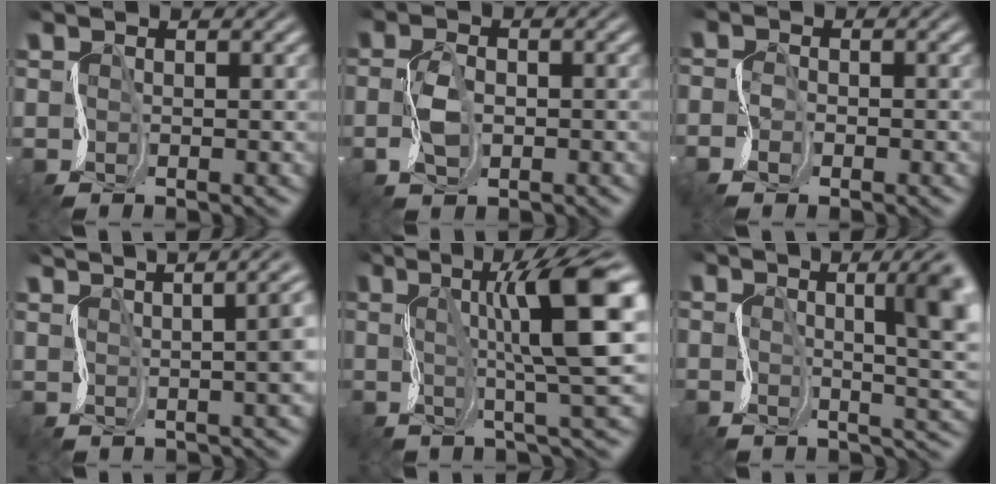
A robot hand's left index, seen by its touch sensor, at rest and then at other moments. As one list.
[{"total": 1.7, "force": [-0.4, 1.1, 1.2], "torque": [-0.046, 0.007, -0.009]}, {"total": 2.3, "force": [-1.7, 1.2, 1.1], "torque": [-0.031, -0.002, -0.028]}, {"total": 10.9, "force": [2.9, 5.3, 9.1], "torque": [-0.051, 0.065, 0.010]}, {"total": 8.5, "force": [2.0, 1.1, 8.1], "torque": [-0.106, 0.020, 0.031]}, {"total": 7.7, "force": [1.5, 2.4, 7.2], "torque": [-0.085, 0.014, 0.021]}]